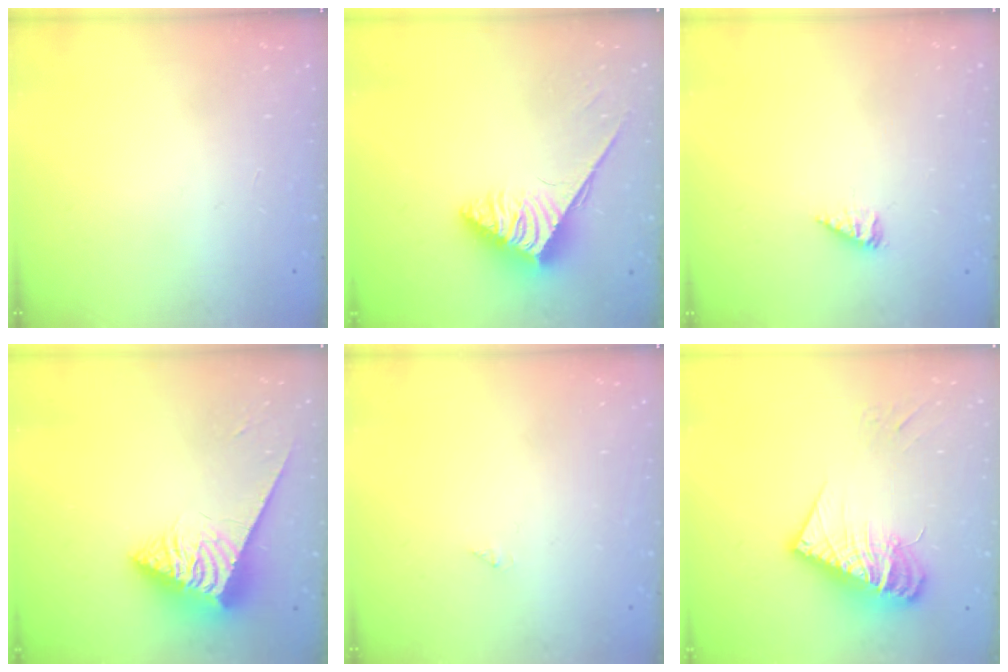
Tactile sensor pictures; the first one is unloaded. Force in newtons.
{"total": 3.8, "press": 3.7, "slide": 0.6}
{"total": 3.0, "press": 3.0, "slide": 0.4}
{"total": 4.9, "press": 4.8, "slide": 0.9}
{"total": 0.0}
{"total": 15.6, "press": 15.5, "slide": 1.6}